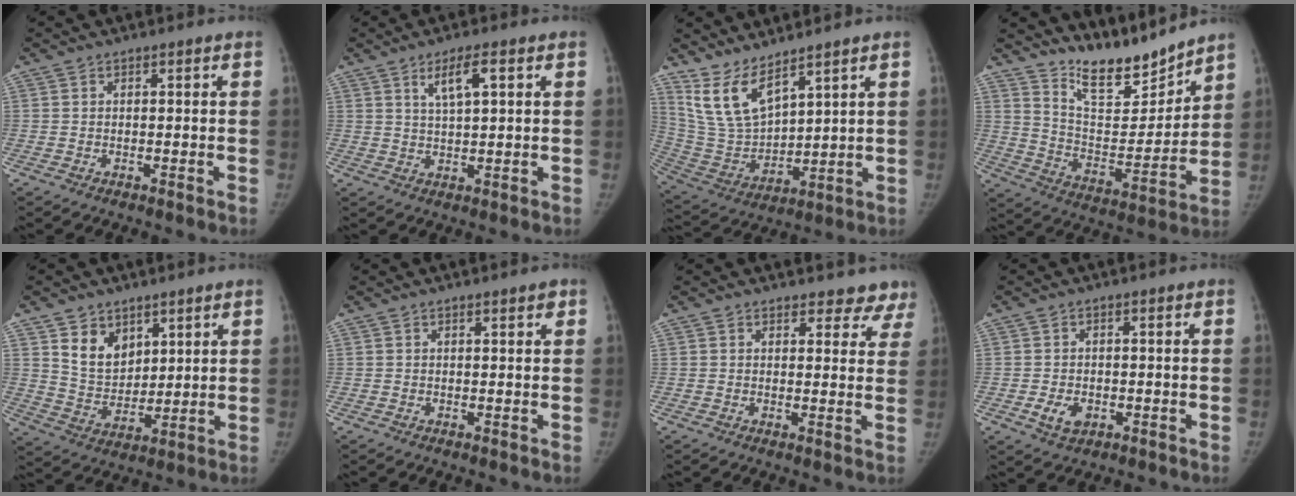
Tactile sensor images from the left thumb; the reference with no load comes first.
{"total": 5.1, "force": [2.3, 1.2, 4.4], "torque": [-0.079, -0.006, 0.044]}
{"total": 10.7, "force": [8.1, 3.5, 6.1], "torque": [-0.111, -0.051, 0.188]}
{"total": 14.2, "force": [12.9, 3.4, 4.6], "torque": [-0.041, -0.102, 0.234]}
{"total": 8.8, "force": [4.8, 6.1, 4.1], "torque": [-0.041, -0.038, 0.101]}
{"total": 1.0, "force": [0.7, 0.2, 0.7], "torque": [-0.008, -0.002, 0.009]}
{"total": 6.9, "force": [6.2, 2.8, 0.3], "torque": [0.051, -0.027, 0.046]}
{"total": 3.9, "force": [-1.2, 2.7, 2.5], "torque": [-0.036, 0.003, -0.014]}